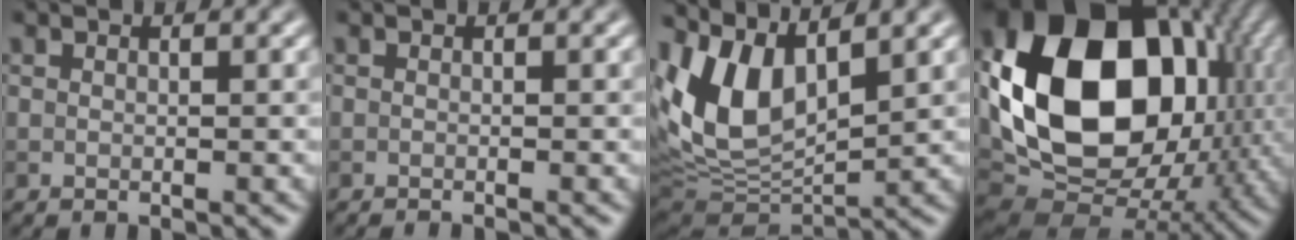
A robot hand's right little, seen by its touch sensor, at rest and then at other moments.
{"total": 0.7, "force": [-0.5, 0.1, 0.4], "torque": [0.002, -0.003, -0.011]}
{"total": 10.2, "force": [3.3, 5.2, 8.1], "torque": [-0.184, -0.002, 0.063]}
{"total": 16.9, "force": [1.6, 12.4, 11.4], "torque": [-0.216, -0.013, 0.022]}